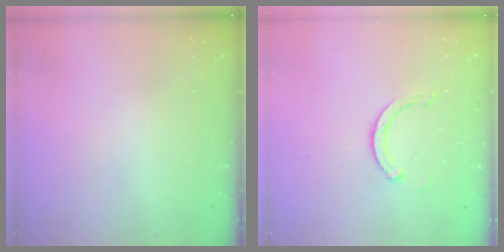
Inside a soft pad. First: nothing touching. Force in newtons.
{"total": 3.1, "press": 3.1, "slide": 0.1}